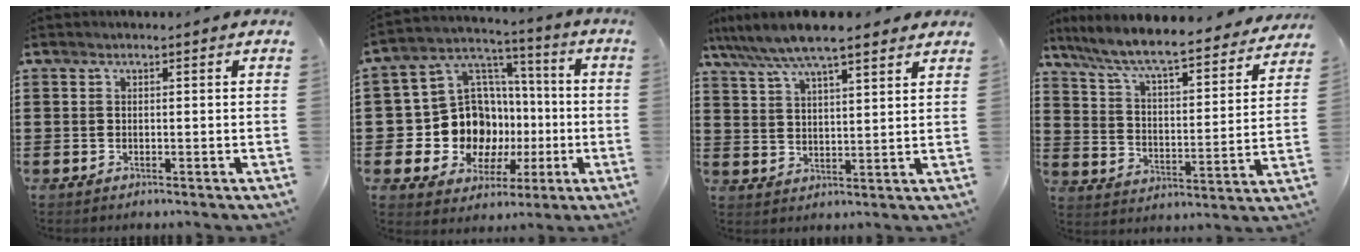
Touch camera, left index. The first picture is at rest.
{"total": 13.0, "force": [-2.6, 11.8, 4.9], "torque": [-0.137, 0.003, -0.034]}
{"total": 7.5, "force": [6.3, 1.2, 3.9], "torque": [-0.094, -0.014, 0.112]}
{"total": 7.5, "force": [6.8, 0.1, 3.2], "torque": [-0.091, -0.051, 0.109]}